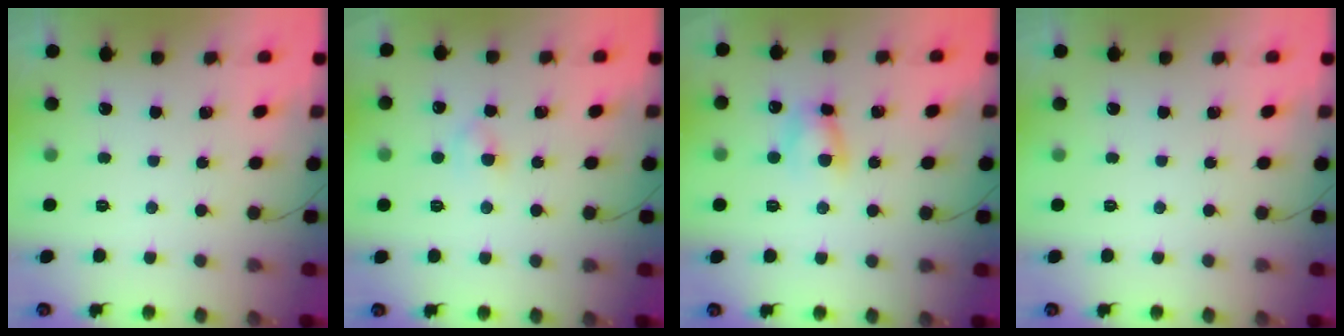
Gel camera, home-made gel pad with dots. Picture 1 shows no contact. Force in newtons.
{"total": 2.8, "press": 2.6, "slide": 1.0}
{"total": 5.7, "press": 5.7, "slide": 0.1}
{"total": 0.0}